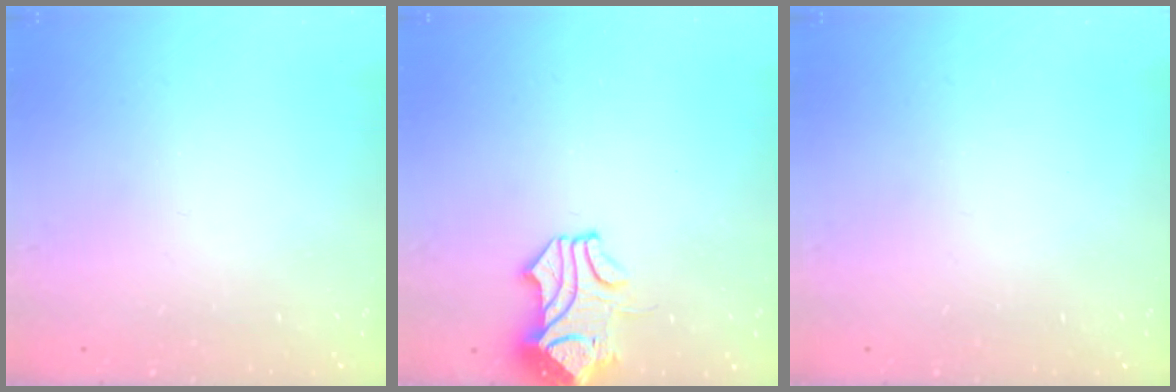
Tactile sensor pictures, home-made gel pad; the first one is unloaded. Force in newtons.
{"total": 1.5, "press": 1.4, "slide": 0.5}
{"total": 0.0}